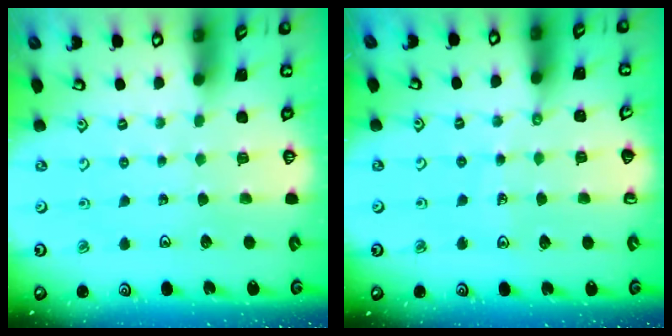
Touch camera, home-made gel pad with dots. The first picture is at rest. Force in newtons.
{"total": 4.9, "press": 4.5, "slide": 1.7}